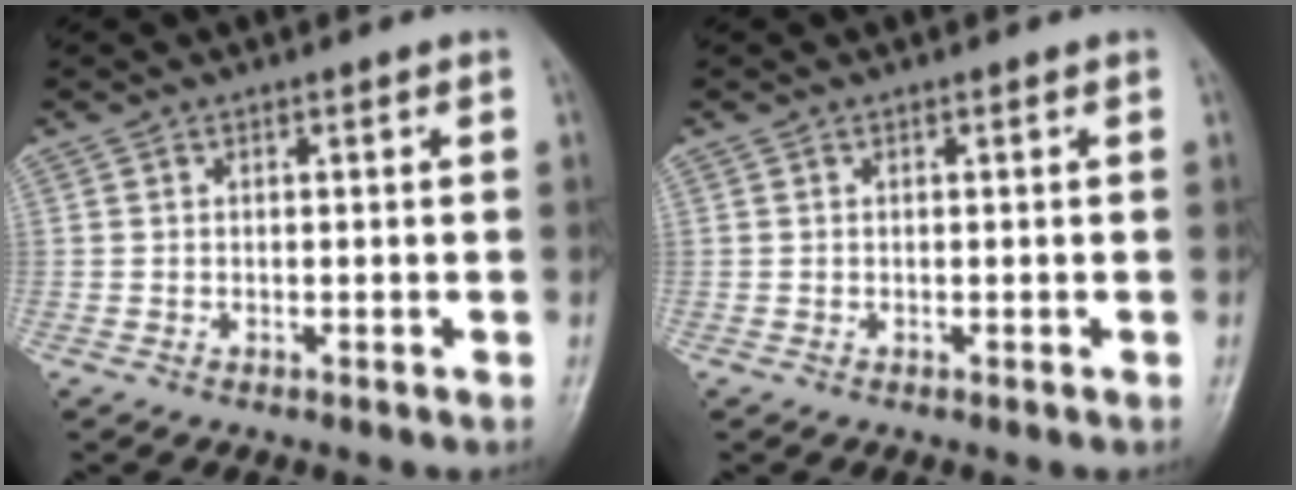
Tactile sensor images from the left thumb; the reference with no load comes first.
{"total": 0.0}